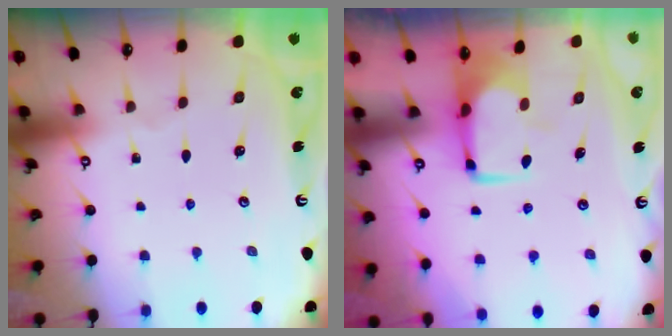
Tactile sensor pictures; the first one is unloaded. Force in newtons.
{"total": 0.5, "press": 0.5, "slide": 0.2}